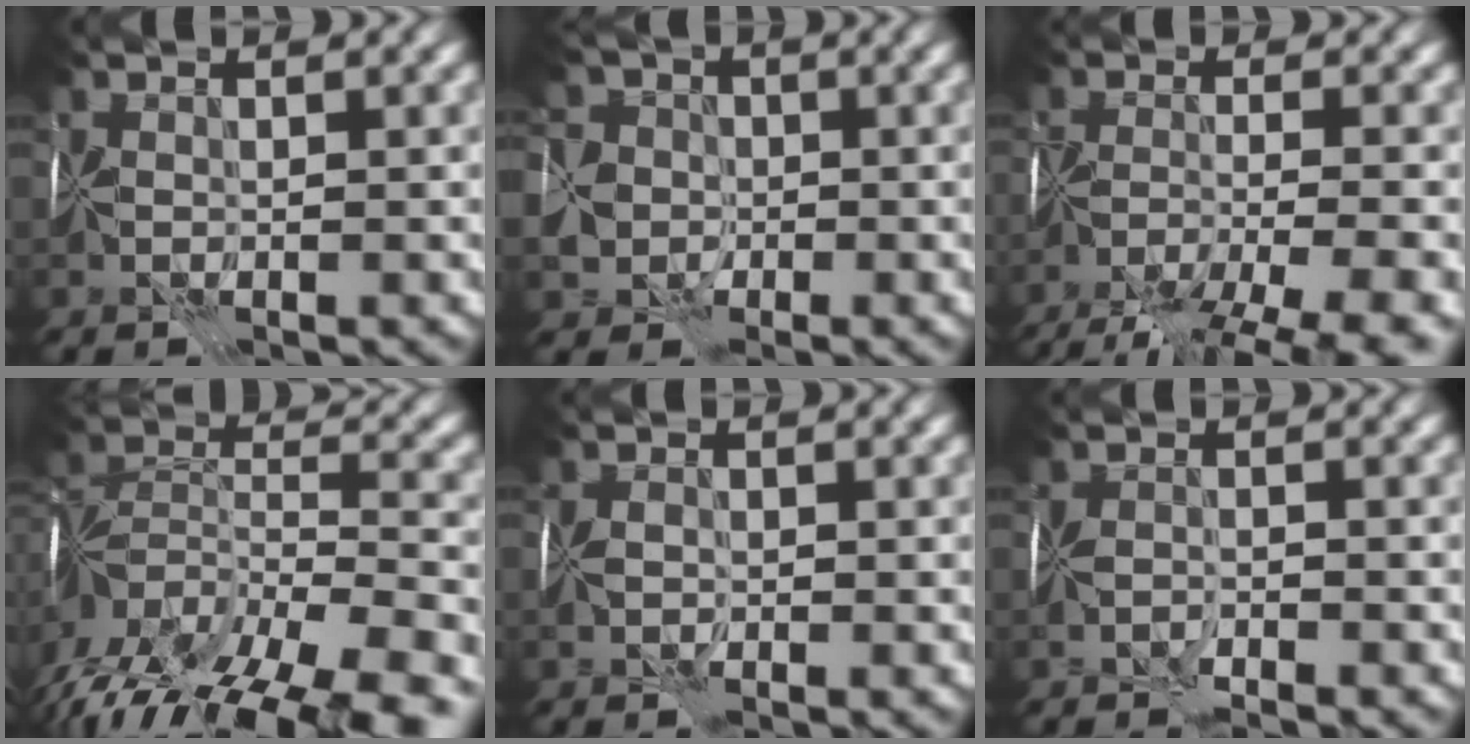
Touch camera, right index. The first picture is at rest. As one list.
[{"total": 9.4, "force": [-3.7, 7.9, 3.5], "torque": [-0.060, -0.007, -0.101]}, {"total": 9.7, "force": [-7.5, 2.1, 5.8], "torque": [-0.099, -0.020, -0.105]}, {"total": 14.5, "force": [-9.9, 6.0, 8.9], "torque": [-0.157, -0.003, -0.141]}, {"total": 1.3, "force": [-0.8, 0.7, 0.7], "torque": [-0.008, 0.001, -0.020]}, {"total": 1.7, "force": [-1.6, 0.2, 0.4], "torque": [-0.004, 0.000, -0.033]}]